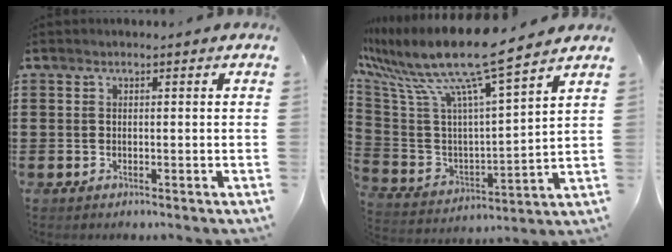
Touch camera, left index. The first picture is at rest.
{"total": 13.0, "force": [10.3, 0.4, 7.9], "torque": [-0.191, -0.071, 0.173]}